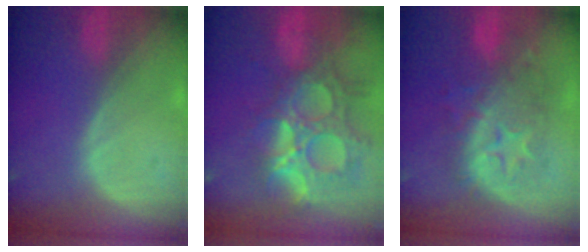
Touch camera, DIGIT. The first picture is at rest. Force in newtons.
{"total": 14.3, "press": 11.9, "slide": 7.8}
{"total": 9.0, "press": 9.0, "slide": 0.3}